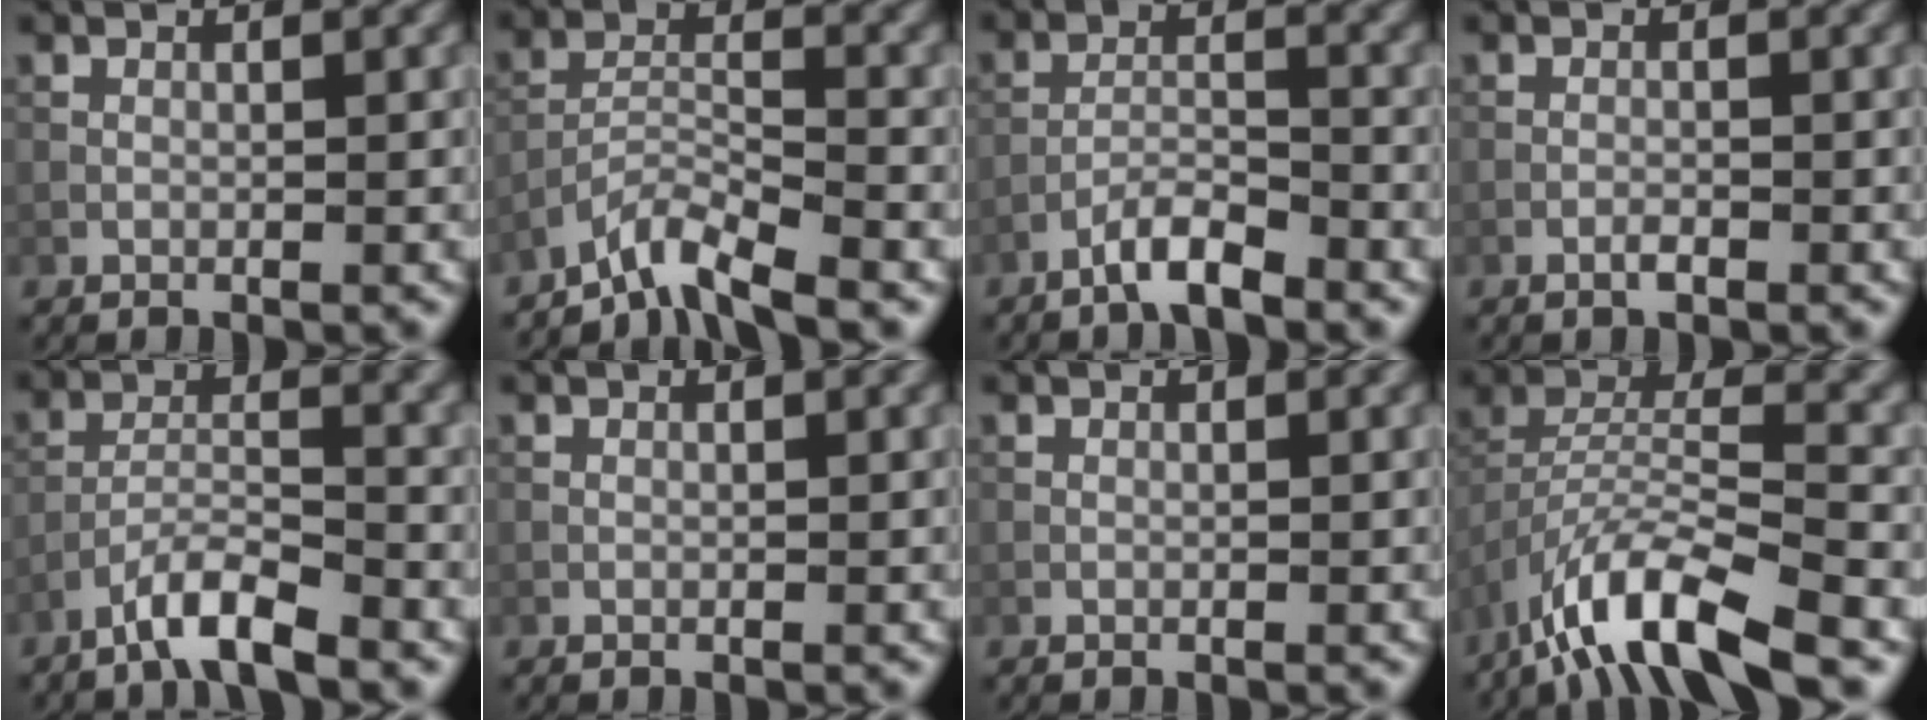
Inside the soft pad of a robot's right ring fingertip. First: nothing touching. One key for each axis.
{"total": 4.0, "fx": -3.6, "fy": 0.2, "fz": 1.8, "tx": -0.031, "ty": 0.004, "tz": -0.081}
{"total": 3.3, "fx": -2.6, "fy": 0.5, "fz": 2.0, "tx": -0.036, "ty": 0.008, "tz": -0.054}
{"total": 0.9, "fx": -0.6, "fy": 0.2, "fz": 0.6, "tx": -0.012, "ty": 0.002, "tz": -0.012}
{"total": 4.4, "fx": -3.4, "fy": 0.7, "fz": 2.7, "tx": -0.049, "ty": 0.006, "tz": -0.071}
{"total": 0.0}
{"total": 0.0}
{"total": 10.4, "fx": -7.3, "fy": 2.7, "fz": 6.8, "tx": -0.118, "ty": 0.003, "tz": -0.145}